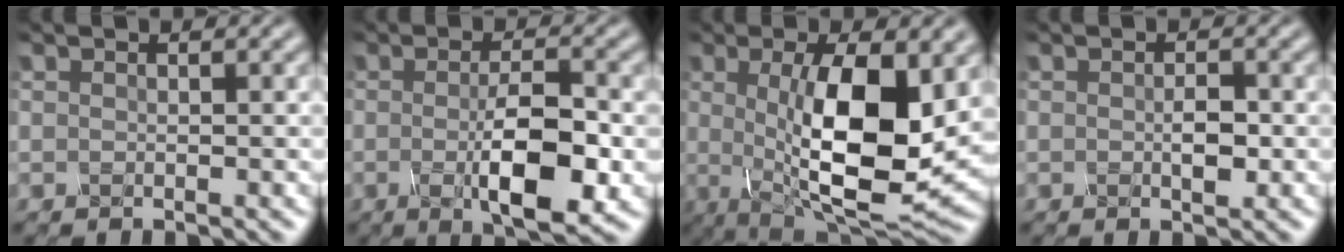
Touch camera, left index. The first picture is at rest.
{"total": 7.0, "force": [-1.5, 2.1, 6.5], "torque": [-0.106, -0.014, -0.023]}
{"total": 11.6, "force": [0.5, 3.9, 11.0], "torque": [-0.177, -0.023, 0.014]}
{"total": 1.7, "force": [-0.3, 0.8, 1.5], "torque": [-0.025, -0.007, -0.005]}